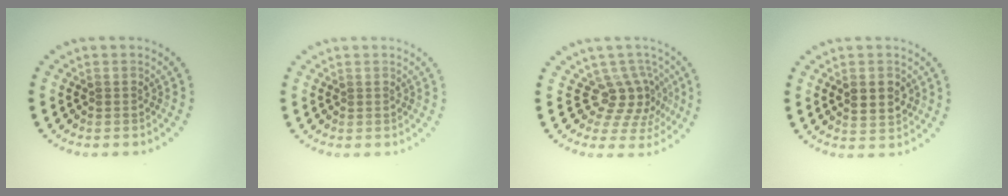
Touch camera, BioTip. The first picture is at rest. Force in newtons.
{"total": 0.0}
{"total": 3.7, "press": 2.6, "slide": 2.5}
{"total": 3.4, "press": 3.4, "slide": 0.1}